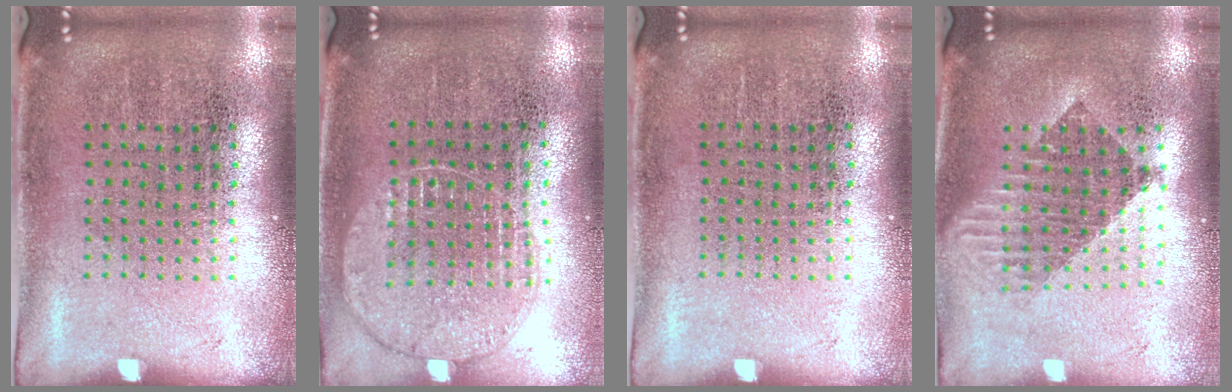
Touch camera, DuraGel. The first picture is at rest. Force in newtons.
{"total": 1.0, "press": 1.0, "slide": 0.1}
{"total": 0.0}
{"total": 1.6, "press": 1.4, "slide": 0.9}